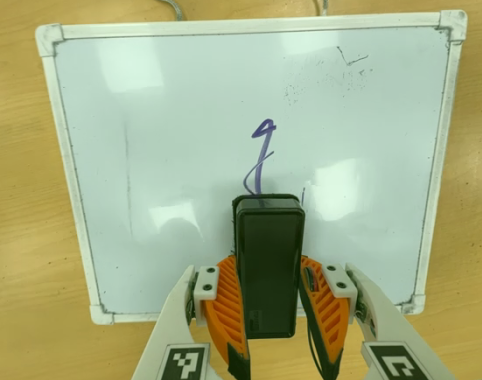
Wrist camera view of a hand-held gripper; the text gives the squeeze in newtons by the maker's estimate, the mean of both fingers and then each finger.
{"total": 5.7, "left": 5.0, "right": 6.3}